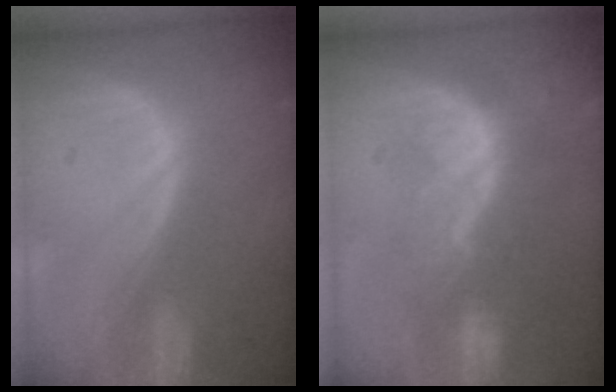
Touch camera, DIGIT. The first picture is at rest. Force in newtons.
{"total": 8.1, "press": 7.3, "slide": 3.6}